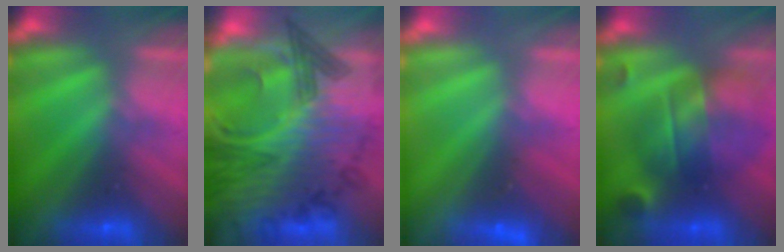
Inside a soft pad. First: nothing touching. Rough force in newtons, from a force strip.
{"total": 6.7}
{"total": 2.3}
{"total": 7.1}